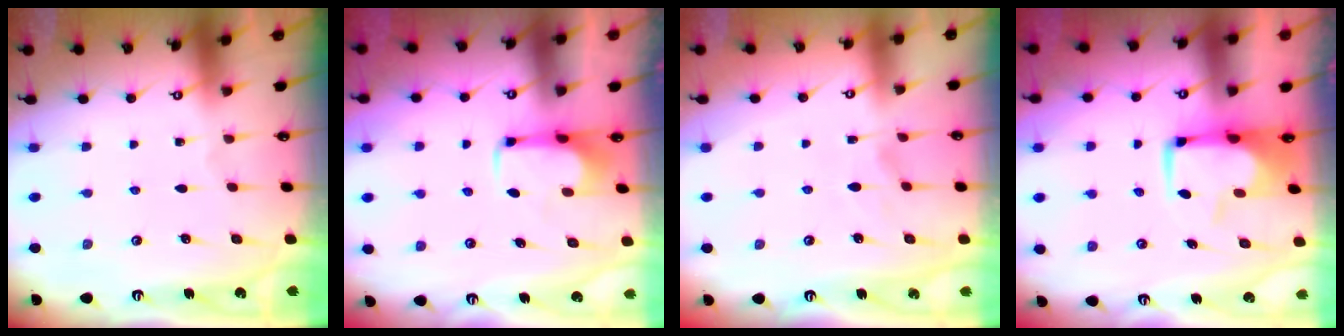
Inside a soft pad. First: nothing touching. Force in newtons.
{"total": 1.9, "press": 1.8, "slide": 0.6}
{"total": 2.5, "press": 2.1, "slide": 1.3}
{"total": 0.9, "press": 0.1, "slide": 0.9}